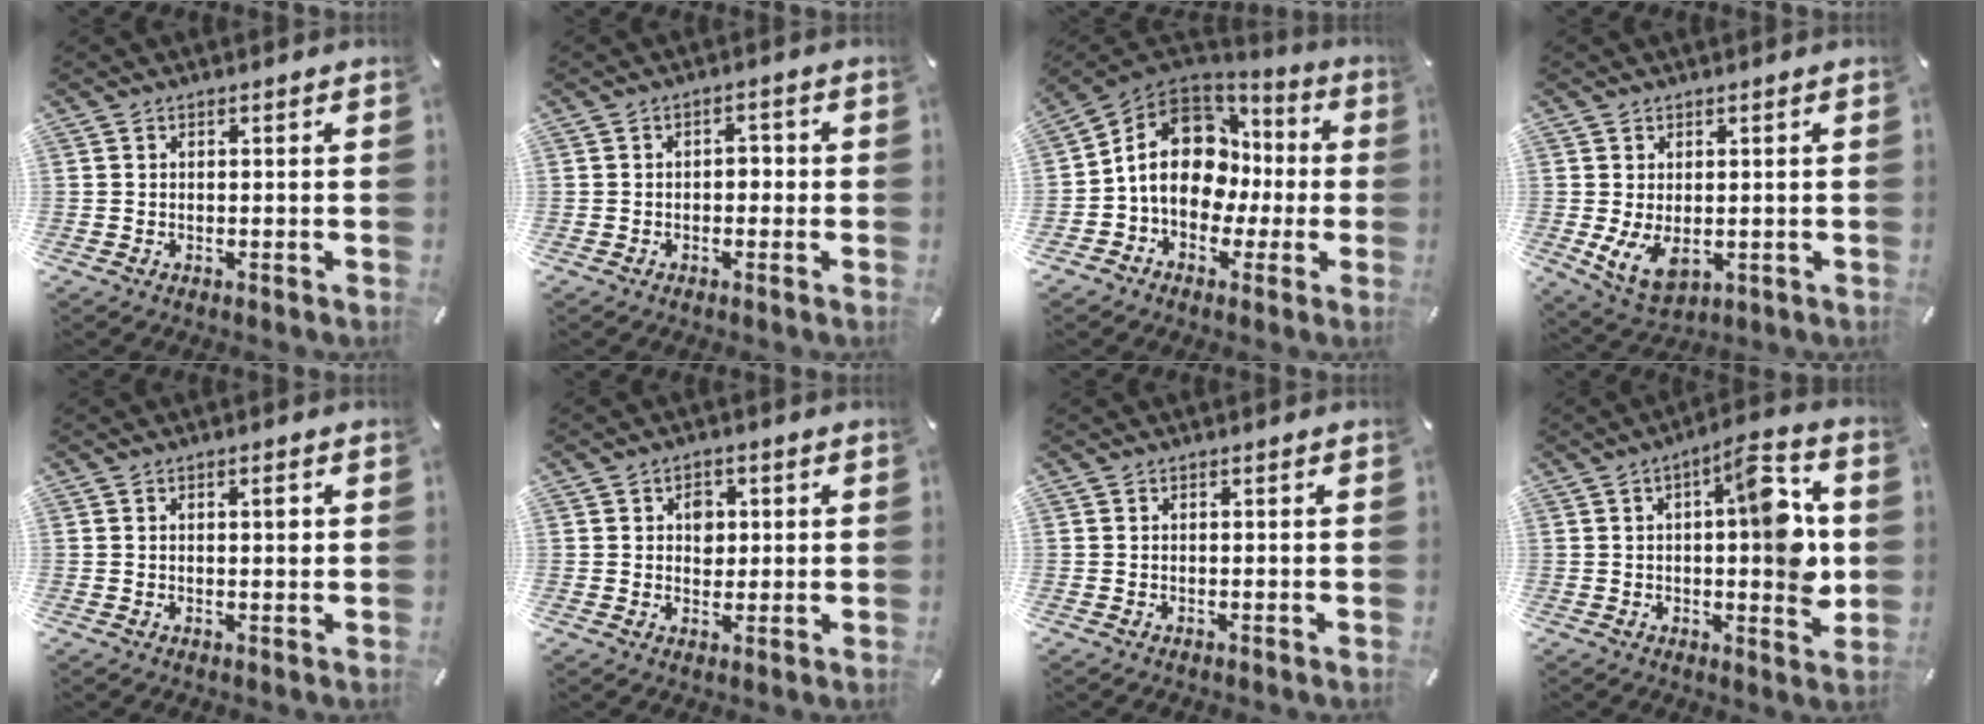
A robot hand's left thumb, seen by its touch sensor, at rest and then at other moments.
{"total": 2.5, "force": [-1.0, 1.6, 1.6], "torque": [-0.032, 0.012, -0.023]}
{"total": 15.9, "force": [1.3, 12.4, 9.9], "torque": [-0.182, 0.006, 0.027]}
{"total": 6.4, "force": [0.0, 4.1, 4.9], "torque": [-0.101, -0.011, 0.000]}
{"total": 2.1, "force": [0.5, 0.8, 1.8], "torque": [-0.020, -0.001, 0.003]}
{"total": 4.5, "force": [0.8, 3.7, 2.4], "torque": [-0.021, -0.005, 0.006]}
{"total": 0.0}
{"total": 14.6, "force": [2.0, 4.5, 13.8], "torque": [-0.176, -0.009, 0.025]}